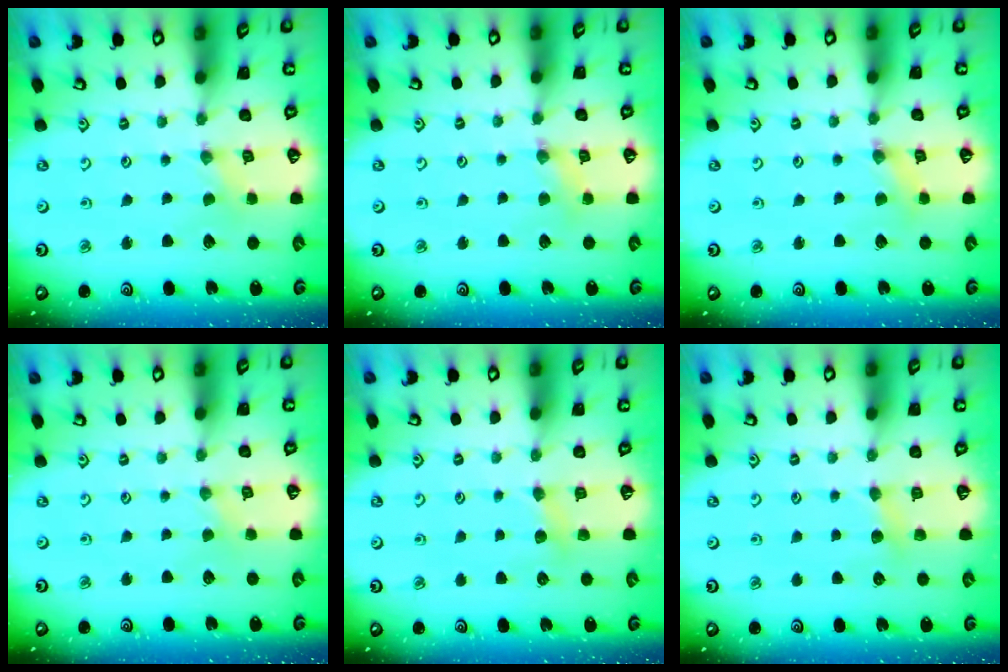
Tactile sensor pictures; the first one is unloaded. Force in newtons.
{"total": 2.7, "press": 2.7, "slide": 0.3}
{"total": 1.2, "press": 1.1, "slide": 0.3}
{"total": 0.5, "press": 0.5, "slide": 0.2}
{"total": 3.9, "press": 3.9, "slide": 0.6}
{"total": 3.9, "press": 3.9, "slide": 0.5}